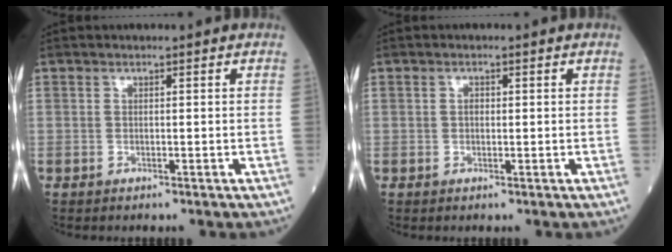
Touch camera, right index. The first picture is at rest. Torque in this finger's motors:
{"motor_torque": [-0.06, 0.06, -0.05, -0.01]}